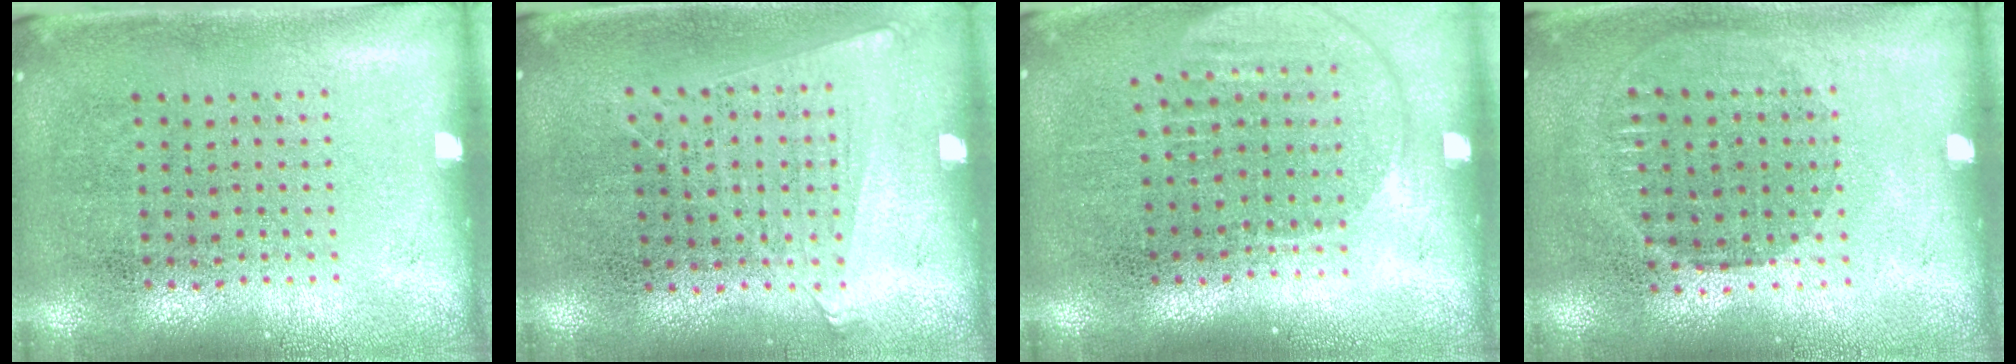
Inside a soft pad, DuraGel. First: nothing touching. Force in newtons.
{"total": 1.1, "press": 1.0, "slide": 0.4}
{"total": 1.6, "press": 1.4, "slide": 0.8}
{"total": 0.9, "press": 0.8, "slide": 0.3}